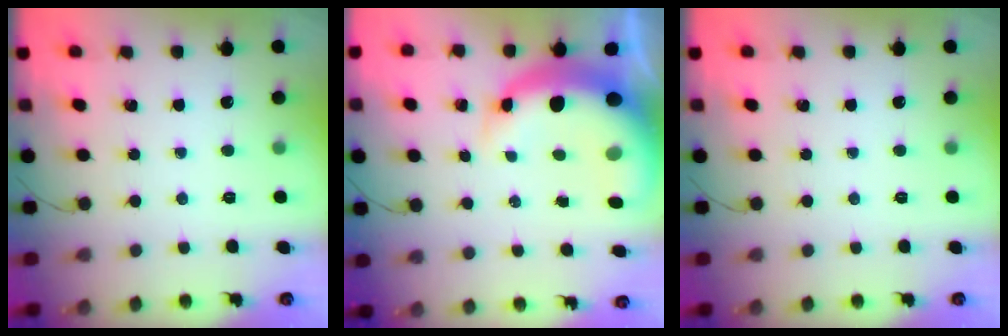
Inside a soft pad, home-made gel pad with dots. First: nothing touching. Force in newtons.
{"total": 12.6, "press": 12.1, "slide": 3.2}
{"total": 0.0}